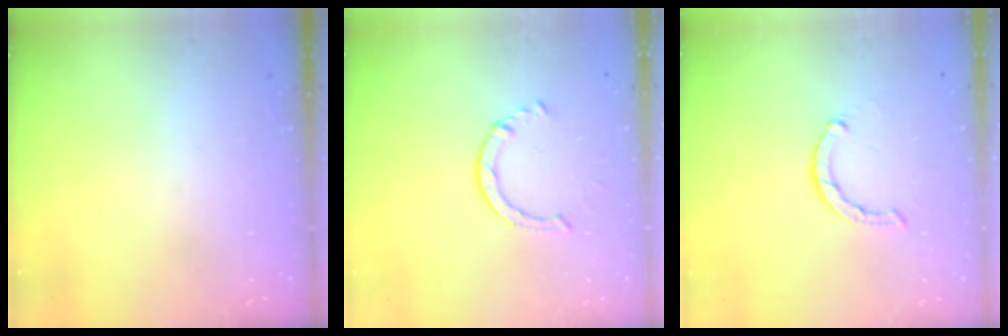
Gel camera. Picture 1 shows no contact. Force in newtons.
{"total": 2.2, "press": 2.2, "slide": 0.4}
{"total": 2.1, "press": 2.1, "slide": 0.2}